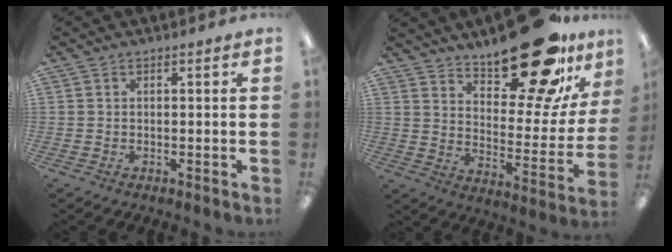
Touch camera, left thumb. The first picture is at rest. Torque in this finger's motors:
{"motor_torque": [0.43, 0.66, 1.60, -1.18, 0.14]}